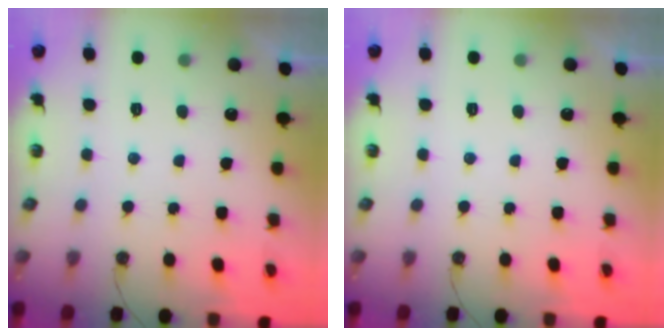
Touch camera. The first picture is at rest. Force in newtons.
{"total": 0.0}